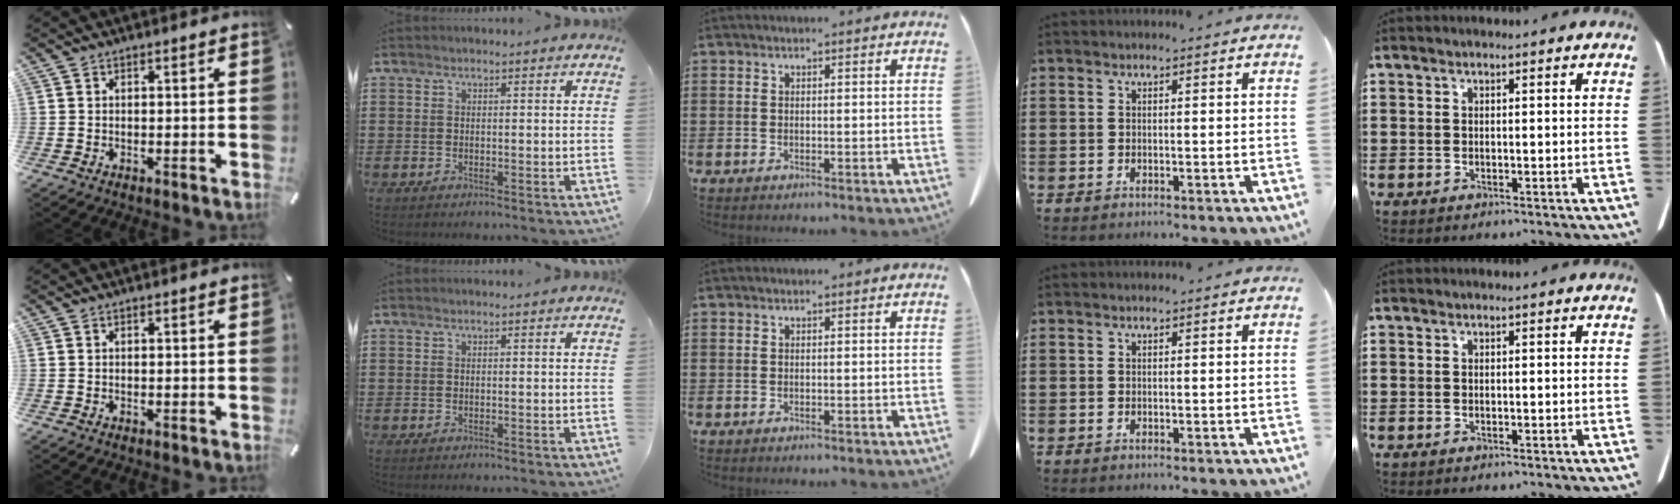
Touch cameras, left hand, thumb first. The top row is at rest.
{}